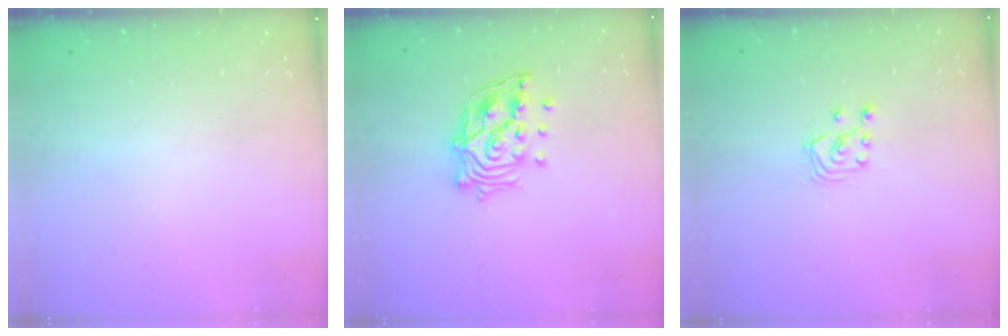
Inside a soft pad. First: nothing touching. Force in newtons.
{"total": 13.8, "press": 13.7, "slide": 1.6}
{"total": 3.0, "press": 3.0, "slide": 0.3}